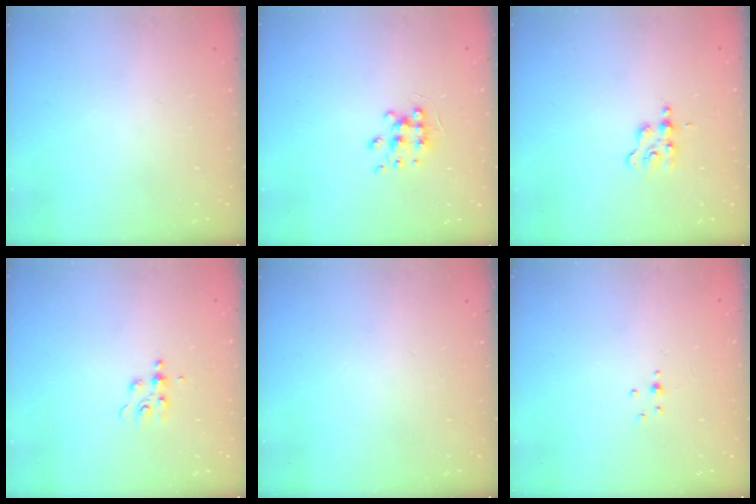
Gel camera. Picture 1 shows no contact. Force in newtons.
{"total": 7.2, "press": 7.2, "slide": 0.6}
{"total": 1.9, "press": 1.9, "slide": 0.2}
{"total": 4.6, "press": 4.6, "slide": 0.6}
{"total": 0.0}
{"total": 2.5, "press": 2.3, "slide": 1.0}